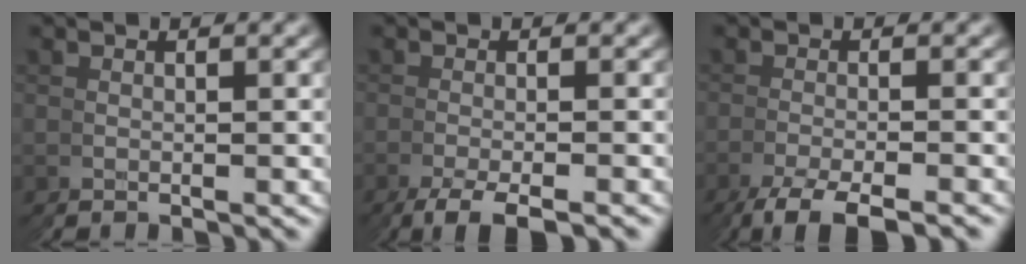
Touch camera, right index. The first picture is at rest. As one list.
[{"total": 2.9, "force": [-2.1, -1.1, 1.6], "torque": [-0.026, 0.006, -0.039]}, {"total": 3.4, "force": [-2.9, -1.1, 1.4], "torque": [-0.024, 0.009, -0.054]}]